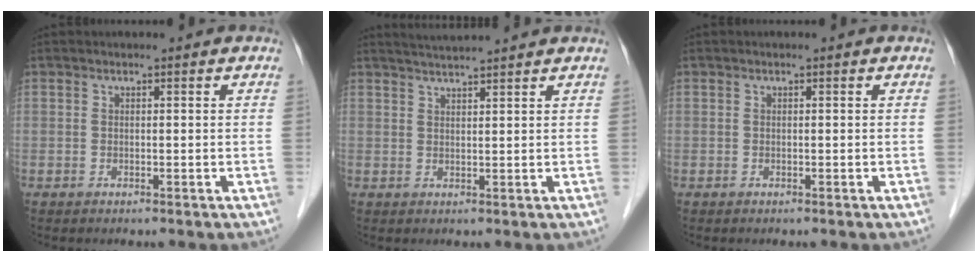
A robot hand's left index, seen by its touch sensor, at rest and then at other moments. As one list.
[{"total": 4.6, "force": [4.3, -0.9, 1.4], "torque": [-0.024, 0.019, 0.068]}, {"total": 0.0}]